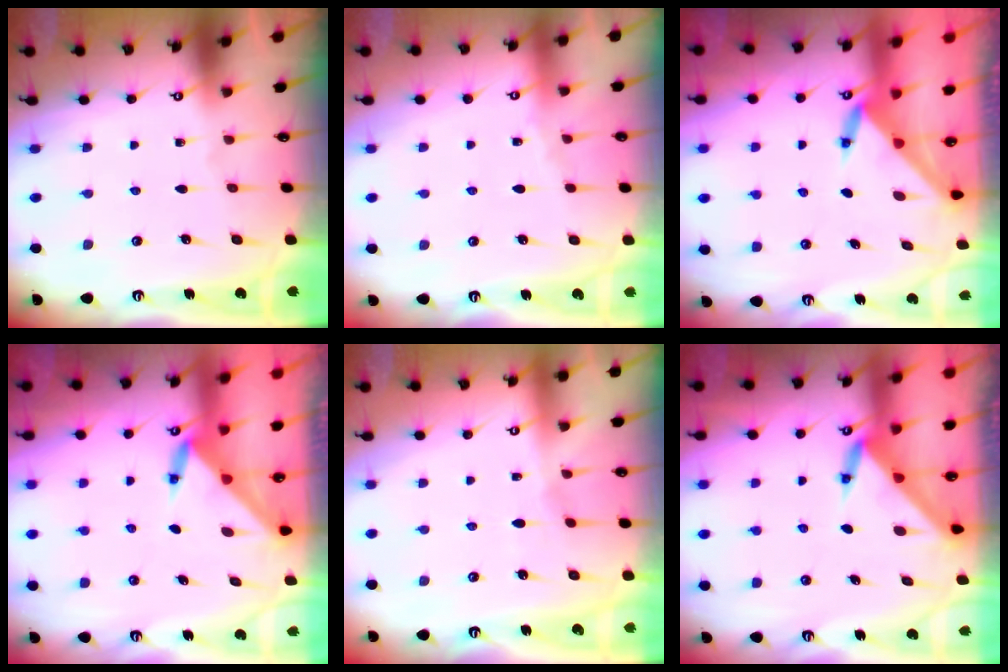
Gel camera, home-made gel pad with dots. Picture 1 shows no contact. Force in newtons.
{"total": 2.2, "press": 2.2, "slide": 0.3}
{"total": 3.4, "press": 3.4, "slide": 0.4}
{"total": 3.6, "press": 3.6, "slide": 0.3}
{"total": 2.2, "press": 2.1, "slide": 0.4}
{"total": 3.4, "press": 3.4, "slide": 0.1}